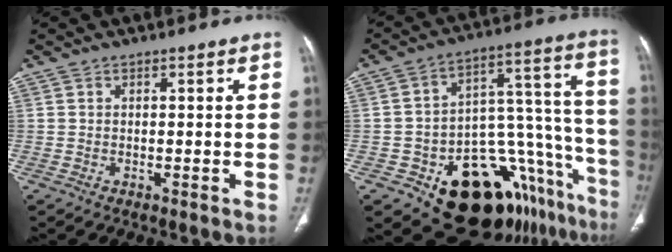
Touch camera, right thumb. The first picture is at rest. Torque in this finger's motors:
{"motor_torque": [3.60, 0.54, 1.44, -1.33, 0.07]}